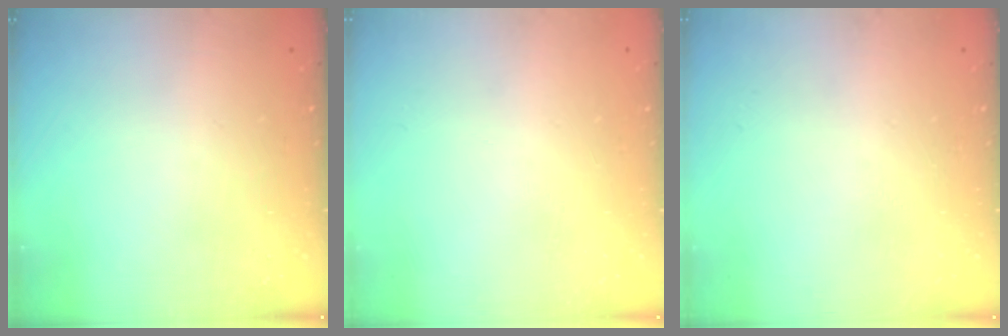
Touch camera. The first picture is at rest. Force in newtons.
{"total": 0.0}
{"total": 0.0}